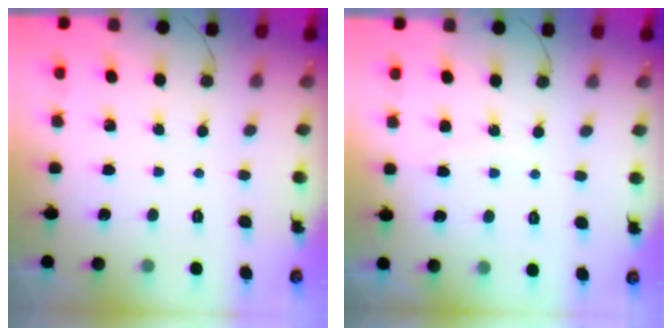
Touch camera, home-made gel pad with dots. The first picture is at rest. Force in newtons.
{"total": 4.8, "press": 4.7, "slide": 0.7}